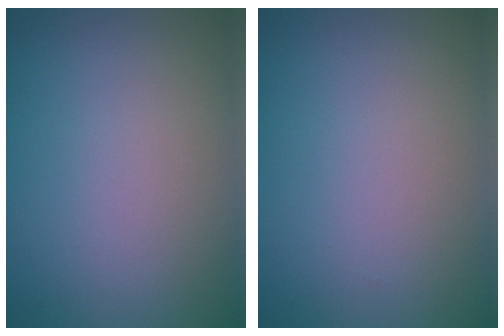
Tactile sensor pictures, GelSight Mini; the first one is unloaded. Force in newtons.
{"total": 0.0}